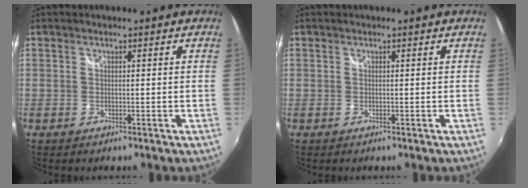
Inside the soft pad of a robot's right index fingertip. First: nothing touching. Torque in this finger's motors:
{"motor_torque": [0.00, 0.00, -0.06, 0.01]}